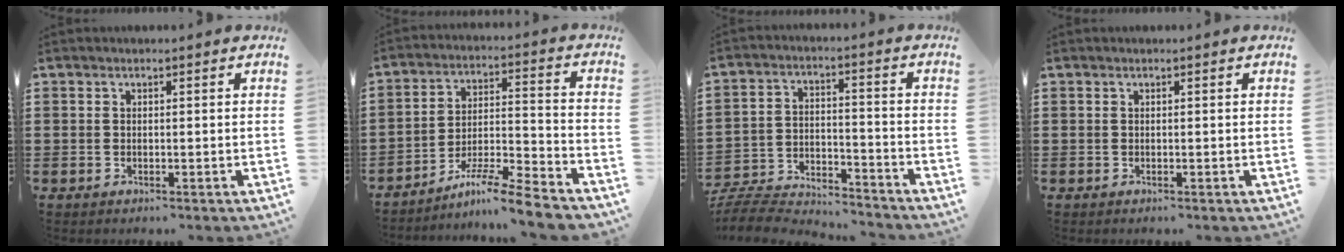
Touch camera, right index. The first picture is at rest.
{"total": 8.7, "force": [-7.6, 0.1, 4.3], "torque": [-0.075, 0.008, -0.149]}
{"total": 6.3, "force": [-6.2, 0.8, 1.0], "torque": [-0.032, 0.000, -0.128]}
{"total": 0.0}